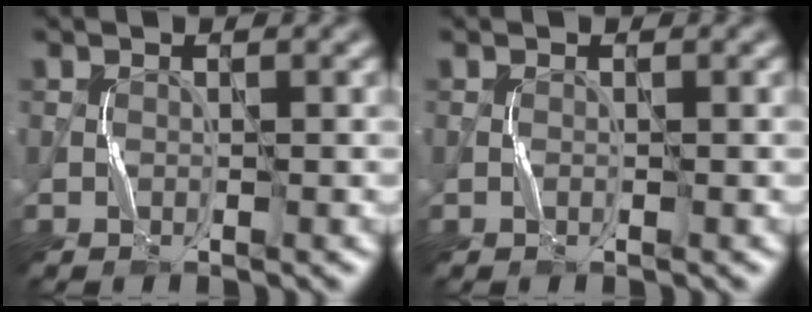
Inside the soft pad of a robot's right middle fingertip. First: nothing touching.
{"total": 0.0}